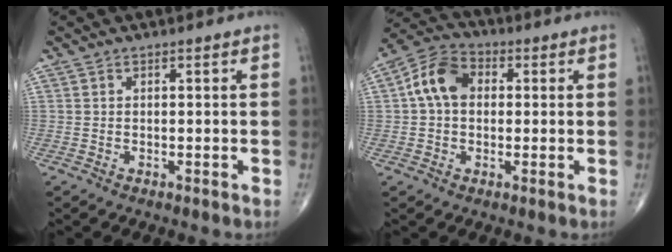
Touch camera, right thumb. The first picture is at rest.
{"total": 8.9, "force": [1.1, 6.4, 6.1], "torque": [-0.106, 0.025, 0.009]}